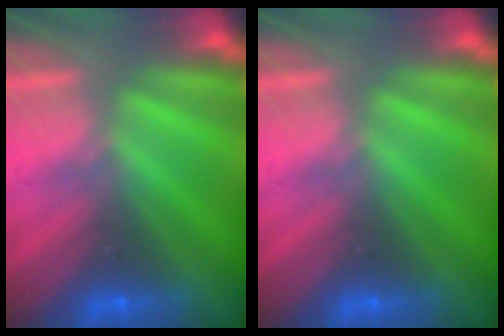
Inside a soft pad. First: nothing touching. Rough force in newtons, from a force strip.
{"total": 0.0}